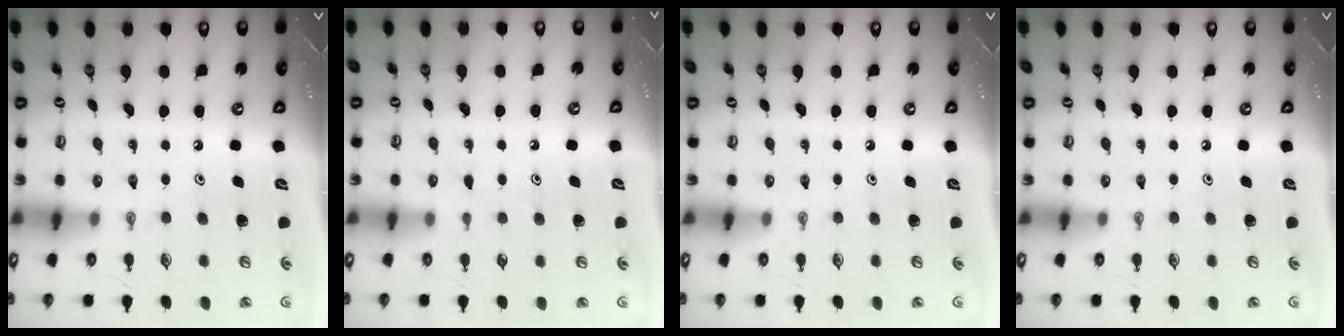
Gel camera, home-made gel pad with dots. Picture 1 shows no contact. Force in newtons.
{"total": 4.3, "press": 4.2, "slide": 0.5}
{"total": 0.0}
{"total": 0.0}